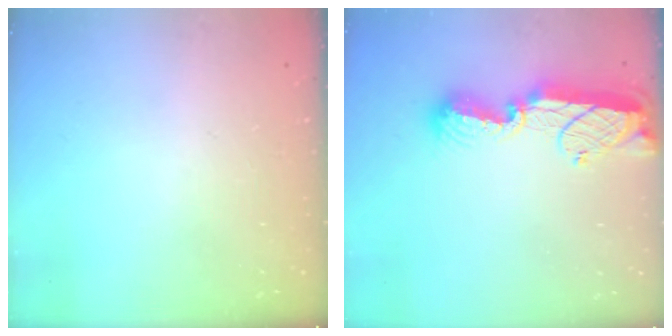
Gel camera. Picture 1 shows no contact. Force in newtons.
{"total": 12.4, "press": 12.4, "slide": 1.0}